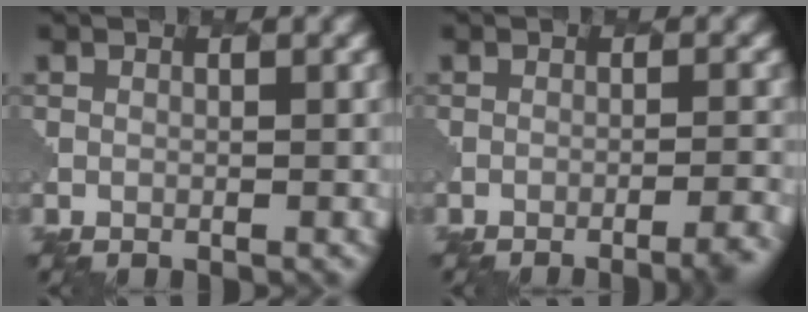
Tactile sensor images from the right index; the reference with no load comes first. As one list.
[{"total": 4.0, "force": [-2.9, 1.0, 2.6], "torque": [-0.020, 0.010, -0.041]}]